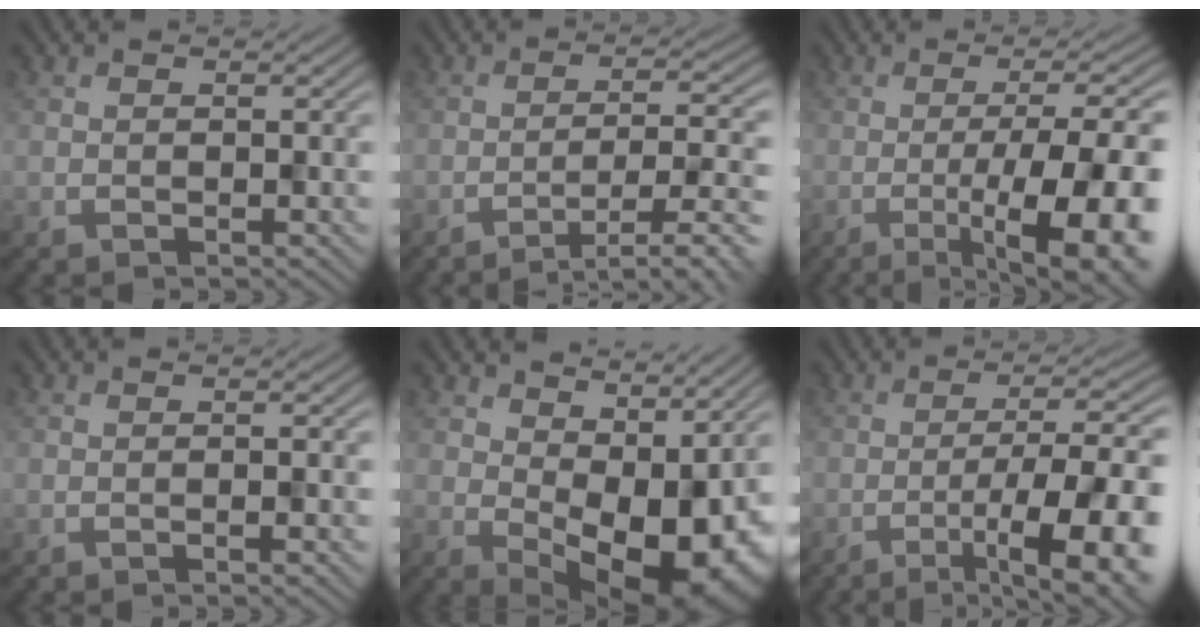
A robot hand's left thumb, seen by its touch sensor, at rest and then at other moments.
{"total": 8.5, "force": [-5.2, 1.6, 6.6], "torque": [-0.094, 0.010, -0.068]}
{"total": 14.7, "force": [-4.5, 4.0, 13.4], "torque": [-0.156, 0.000, -0.059]}
{"total": 1.8, "force": [-0.3, 0.0, 1.8], "torque": [-0.021, 0.003, -0.011]}
{"total": 11.7, "force": [1.5, 6.5, 9.6], "torque": [-0.125, -0.014, 0.045]}
{"total": 13.2, "force": [-4.8, 3.4, 11.9], "torque": [-0.147, 0.004, -0.065]}